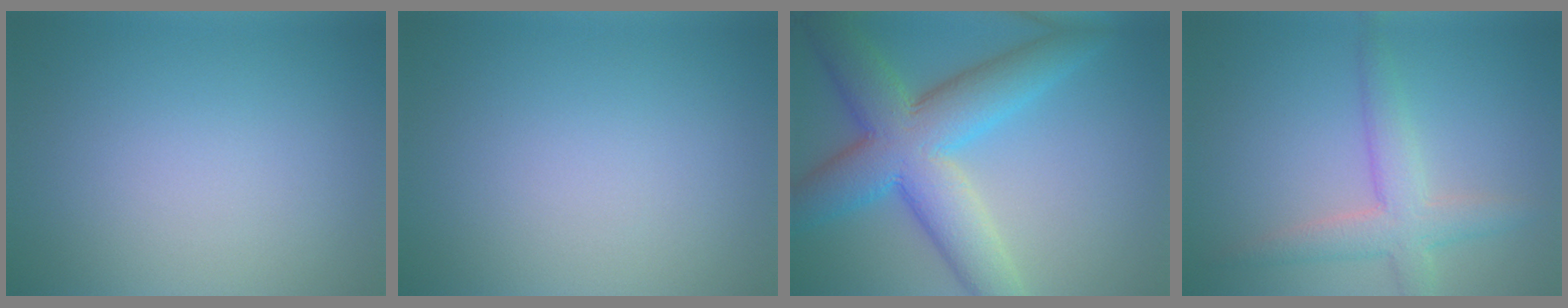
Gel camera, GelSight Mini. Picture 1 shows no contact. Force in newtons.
{"total": 0.0}
{"total": 10.6, "press": 10.6, "slide": 0.4}
{"total": 4.0, "press": 4.0, "slide": 0.3}